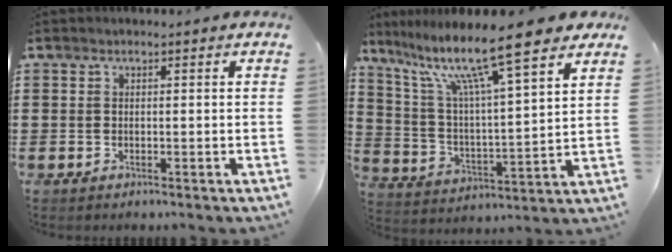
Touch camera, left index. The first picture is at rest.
{"total": 13.3, "force": [10.2, 1.2, 8.4], "torque": [-0.182, -0.054, 0.165]}